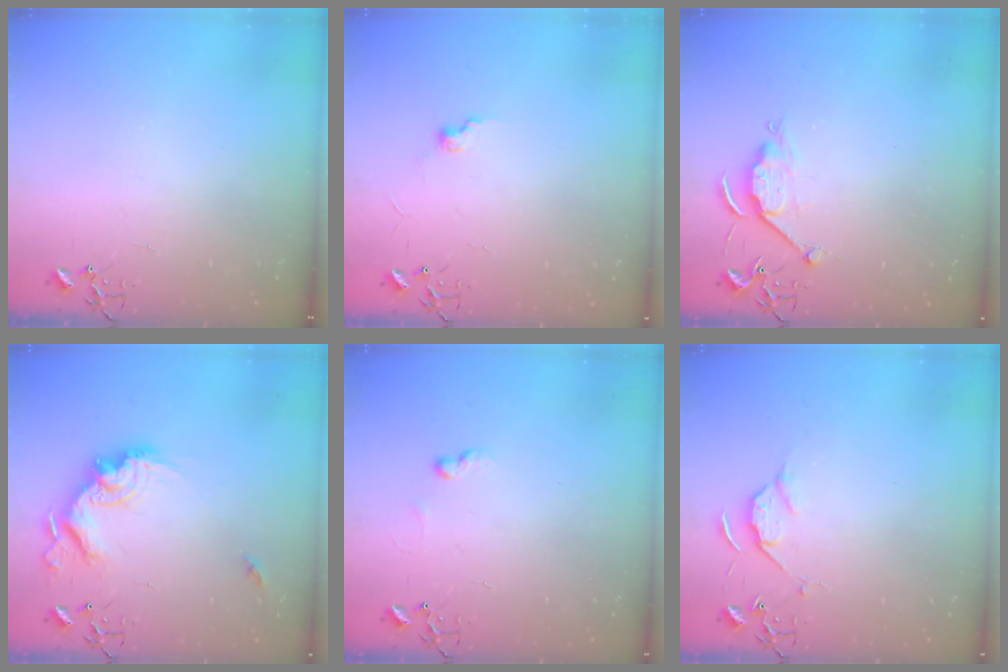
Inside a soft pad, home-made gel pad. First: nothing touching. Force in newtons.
{"total": 5.9, "press": 5.9, "slide": 0.7}
{"total": 6.2, "press": 6.2, "slide": 0.5}
{"total": 17.8, "press": 17.7, "slide": 2.1}
{"total": 5.9, "press": 5.9, "slide": 0.8}
{"total": 5.7, "press": 5.7, "slide": 0.8}